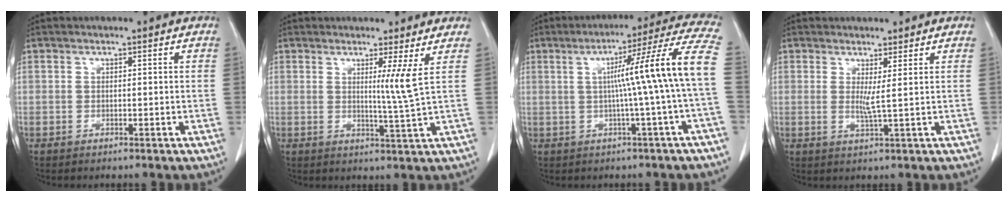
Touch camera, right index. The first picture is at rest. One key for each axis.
{"total": 3.9, "fx": 1.6, "fy": -1.6, "fz": 3.3, "tx": -0.052, "ty": -0.020, "tz": 0.031}
{"total": 13.9, "fx": 0.3, "fy": -2.2, "fz": 13.7, "tx": -0.174, "ty": 0.026, "tz": 0.003}
{"total": 2.2, "fx": 0.9, "fy": -0.6, "fz": 1.9, "tx": -0.037, "ty": -0.008, "tz": 0.020}